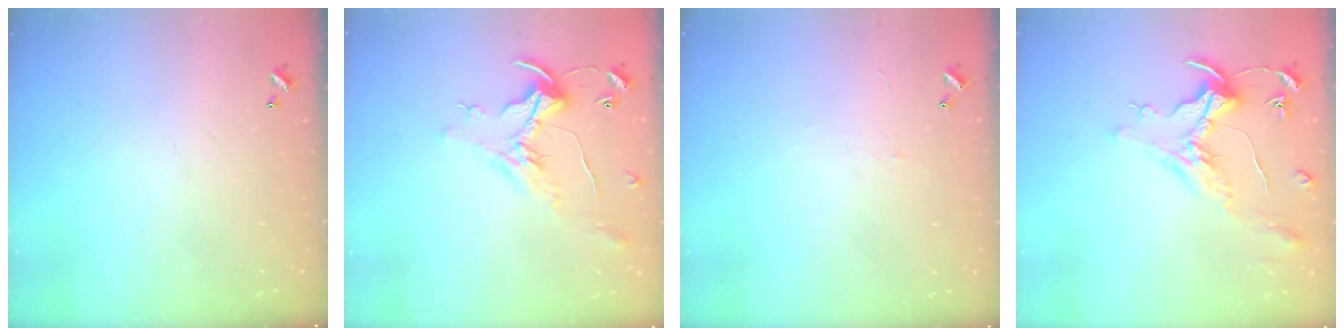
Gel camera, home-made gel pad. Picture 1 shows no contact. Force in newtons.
{"total": 1.0, "press": 0.9, "slide": 0.5}
{"total": 2.3, "press": 2.3, "slide": 0.3}
{"total": 1.6, "press": 1.4, "slide": 0.7}